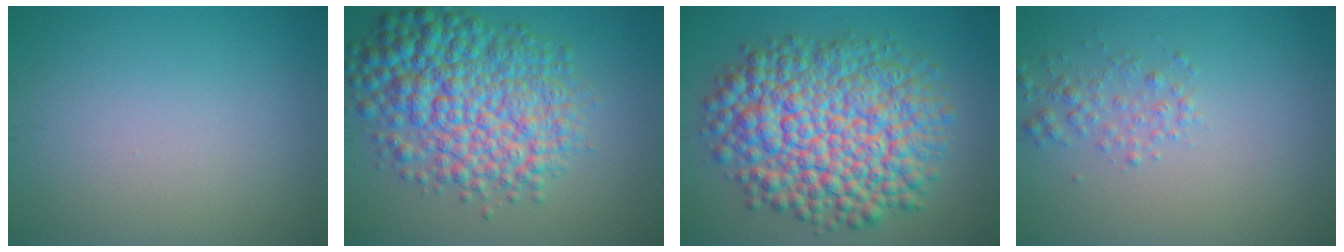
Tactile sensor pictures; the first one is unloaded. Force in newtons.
{"total": 9.8, "press": 9.8, "slide": 0.2}
{"total": 12.8, "press": 12.8, "slide": 0.3}
{"total": 1.9, "press": 1.9, "slide": 0.1}